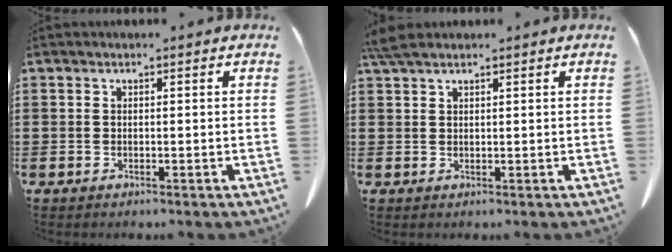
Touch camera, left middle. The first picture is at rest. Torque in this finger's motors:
{"motor_torque": [0.15, 0.16, 0.03, 0.03]}